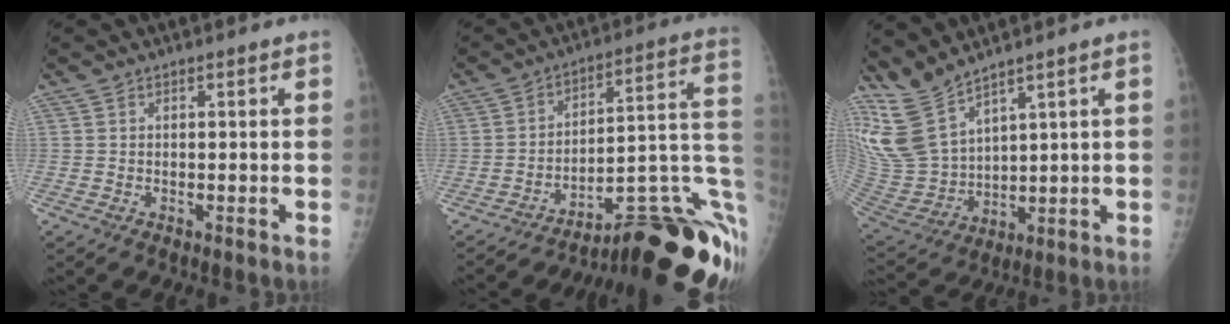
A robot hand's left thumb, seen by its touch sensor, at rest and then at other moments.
{"total": 24.4, "force": [-13.2, 6.1, 19.5], "torque": [-0.142, 0.090, -0.176]}
{"total": 11.6, "force": [9.5, 4.0, 5.4], "torque": [-0.103, -0.051, 0.220]}